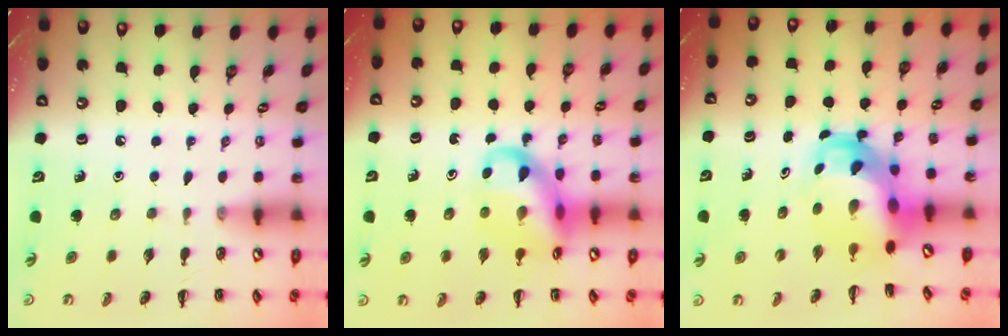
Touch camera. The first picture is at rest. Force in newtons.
{"total": 13.8, "press": 13.3, "slide": 3.7}
{"total": 5.4, "press": 5.1, "slide": 1.8}